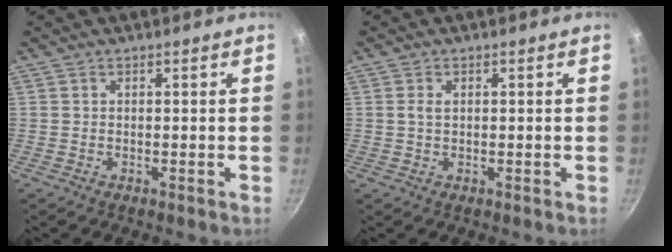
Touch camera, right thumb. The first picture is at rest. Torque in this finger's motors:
{"motor_torque": [-0.01, -0.02, 0.16, 0.49, 0.02]}